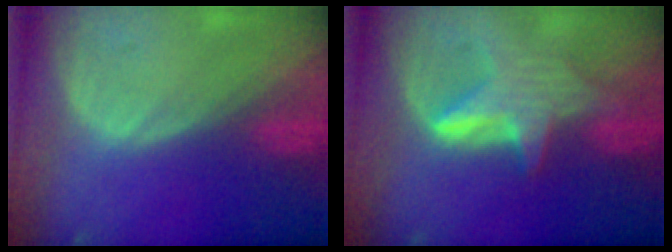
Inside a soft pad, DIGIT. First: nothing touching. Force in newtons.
{"total": 6.0, "press": 5.9, "slide": 1.1}